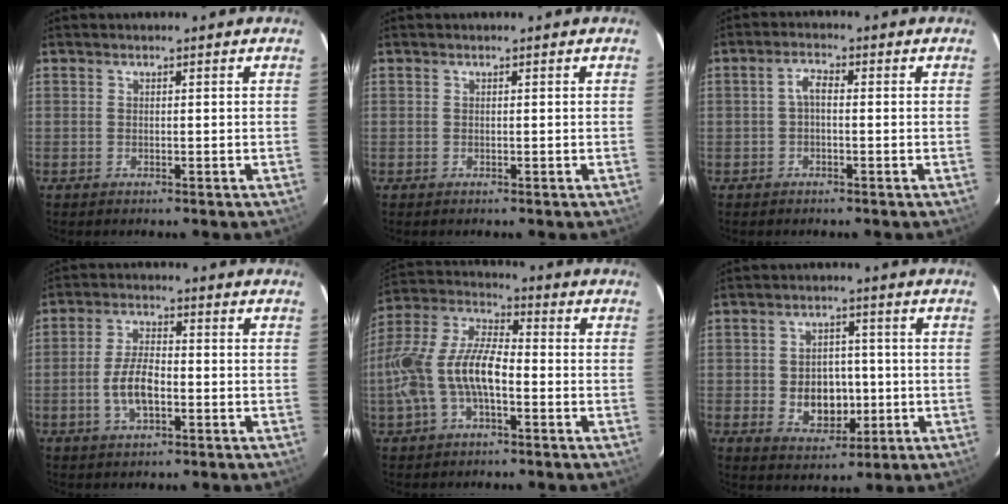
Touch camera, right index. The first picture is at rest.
{"total": 0.0}
{"total": 2.2, "force": [-0.3, 1.0, 2.0], "torque": [-0.042, 0.009, -0.006]}
{"total": 6.8, "force": [-2.0, 2.8, 5.8], "torque": [-0.118, 0.001, -0.037]}
{"total": 14.9, "force": [-3.7, 6.6, 12.9], "torque": [-0.269, 0.008, -0.072]}
{"total": 8.2, "force": [-1.2, 6.3, 5.1], "torque": [-0.101, 0.004, -0.004]}